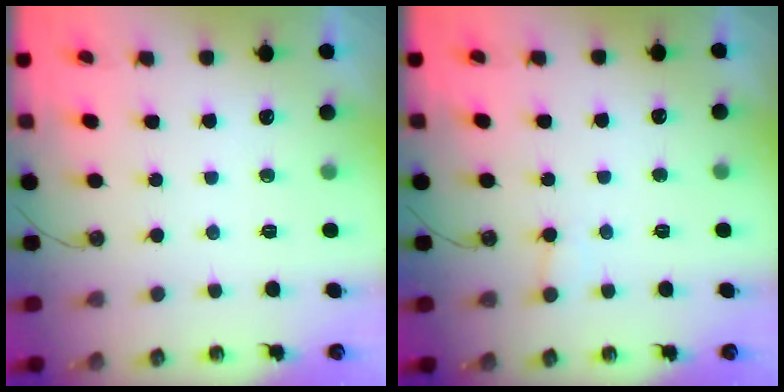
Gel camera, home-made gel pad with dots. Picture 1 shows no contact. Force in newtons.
{"total": 3.8, "press": 3.8, "slide": 0.3}